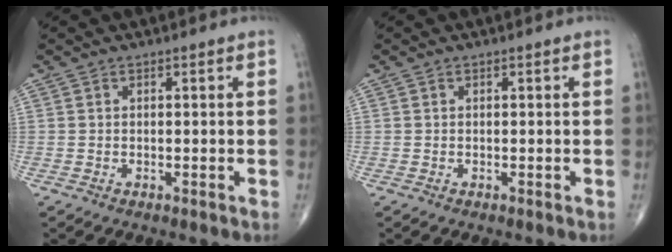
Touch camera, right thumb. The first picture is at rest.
{"total": 0.0}